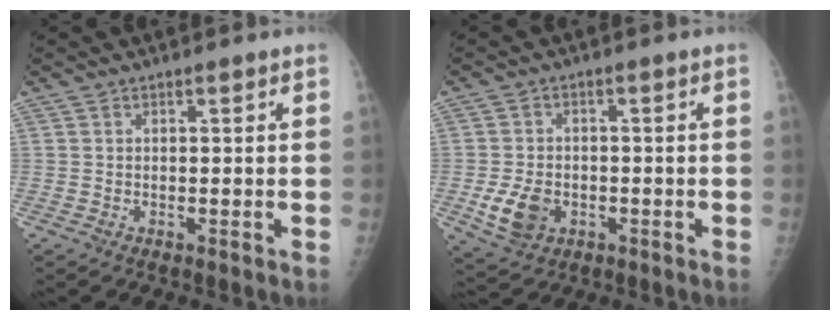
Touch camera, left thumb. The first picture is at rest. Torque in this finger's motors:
{"motor_torque": [-0.80, 0.88, 0.17, -0.18, 0.21]}